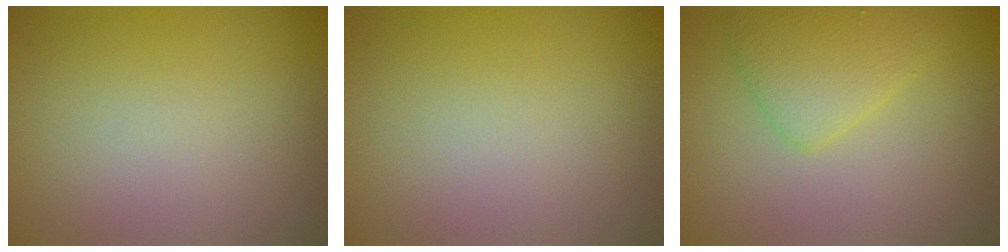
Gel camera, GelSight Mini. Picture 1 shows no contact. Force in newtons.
{"total": 0.0}
{"total": 3.1, "press": 3.1, "slide": 0.3}